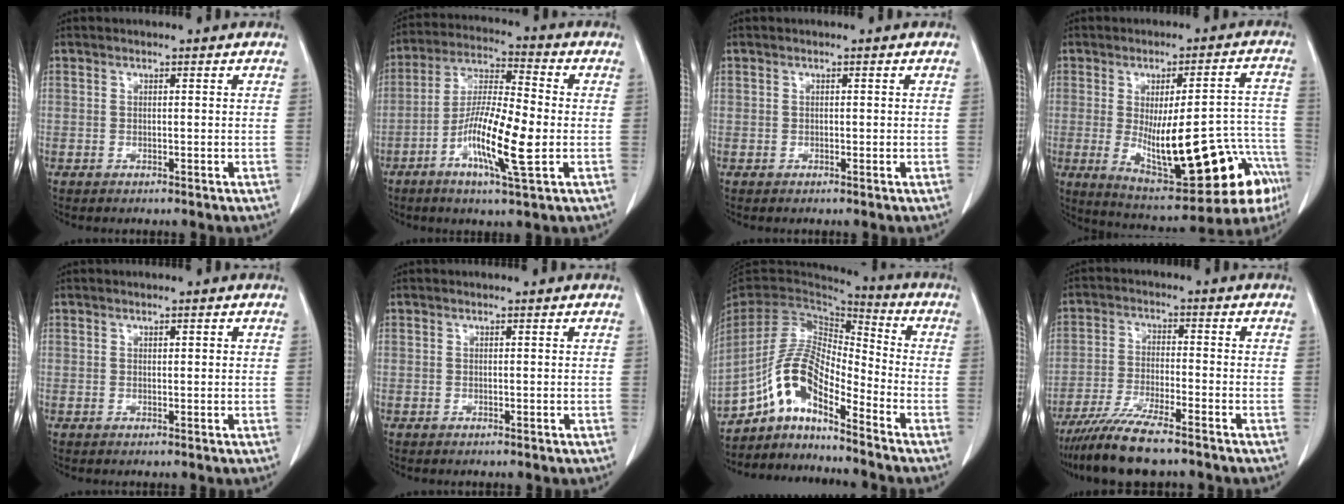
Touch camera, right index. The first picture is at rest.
{"total": 12.8, "force": [-3.5, 1.5, 12.3], "torque": [-0.237, -0.005, -0.068]}
{"total": 0.0}
{"total": 22.3, "force": [-8.0, 6.2, 19.9], "torque": [-0.220, 0.013, -0.090]}
{"total": 0.8, "force": [0.3, 0.3, 0.6], "torque": [-0.009, 0.000, 0.005]}
{"total": 0.0}
{"total": 12.2, "force": [-8.2, 3.2, 8.4], "torque": [-0.176, 0.027, -0.153]}
{"total": 9.1, "force": [-7.4, 0.7, 5.3], "torque": [-0.095, -0.024, -0.130]}